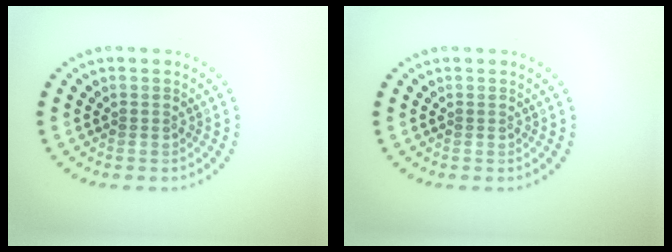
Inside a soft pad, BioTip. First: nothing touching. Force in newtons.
{"total": 0.0}